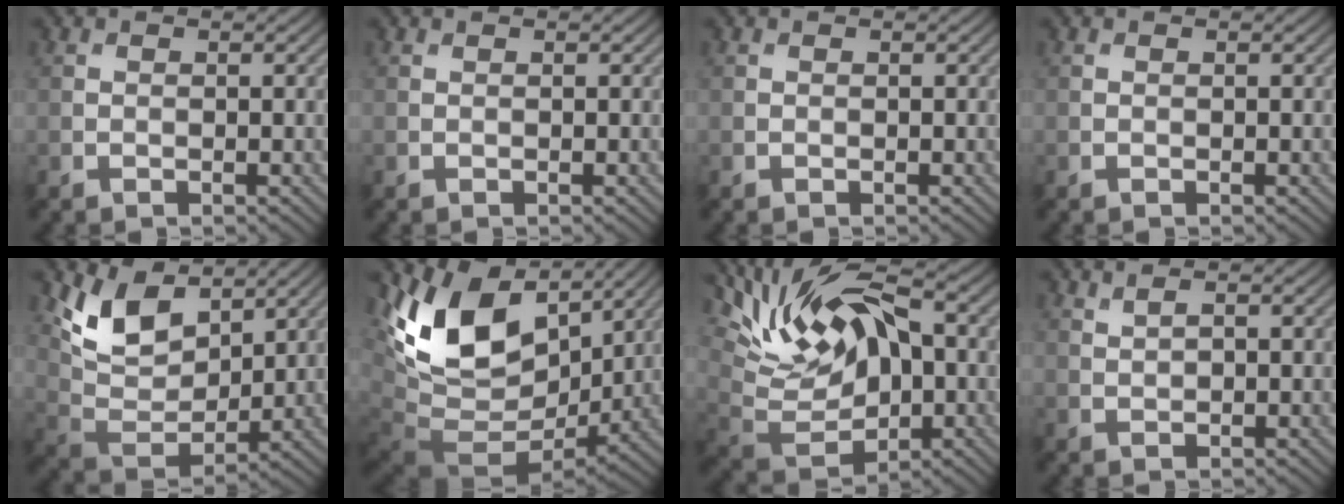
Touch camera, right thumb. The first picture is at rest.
{"total": 0.0}
{"total": 0.0}
{"total": 0.0}
{"total": 9.2, "force": [5.4, 5.1, 5.4], "torque": [-0.120, -0.011, 0.105]}
{"total": 14.8, "force": [4.9, 9.8, 10.0], "torque": [-0.219, -0.001, 0.100]}
{"total": 13.2, "force": [4.1, 6.8, 10.6], "torque": [-0.219, 0.008, 0.073]}
{"total": 1.2, "force": [0.7, 0.4, 0.9], "torque": [-0.021, 0.001, 0.018]}